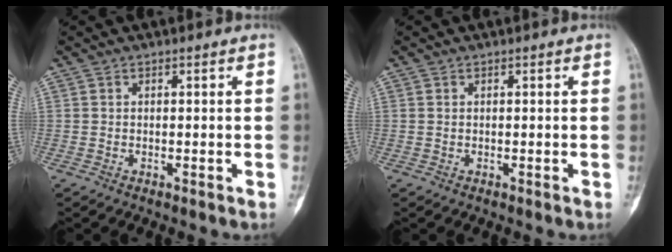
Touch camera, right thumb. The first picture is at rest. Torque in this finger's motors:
{"motor_torque": [-0.25, -0.01, 0.00, 0.16, 0.02]}